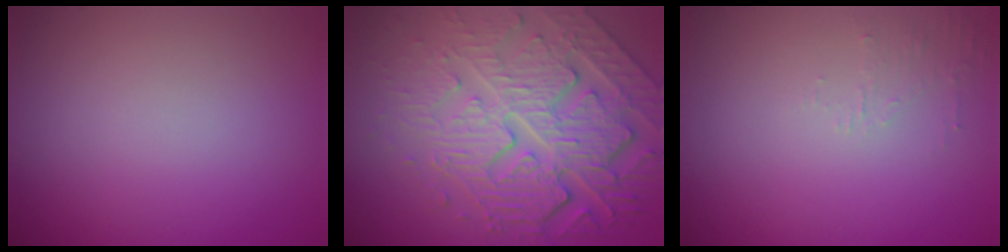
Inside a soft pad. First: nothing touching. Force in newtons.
{"total": 7.8, "press": 6.0, "slide": 5.0}
{"total": 1.3, "press": 1.2, "slide": 0.3}